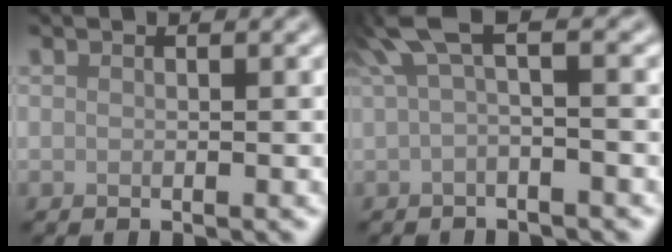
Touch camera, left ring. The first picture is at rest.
{"total": 3.7, "force": [1.2, 0.8, 3.4], "torque": [-0.061, 0.010, 0.016]}